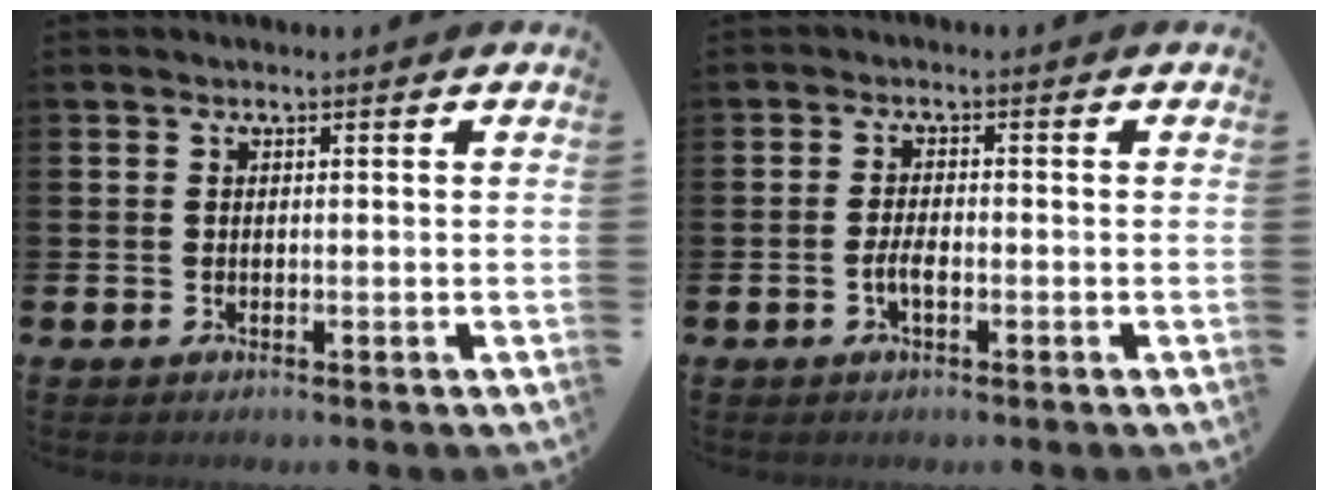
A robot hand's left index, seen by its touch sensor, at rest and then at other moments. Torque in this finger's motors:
{"motor_torque": [0.62, 0.12, 0.07, 0.09]}